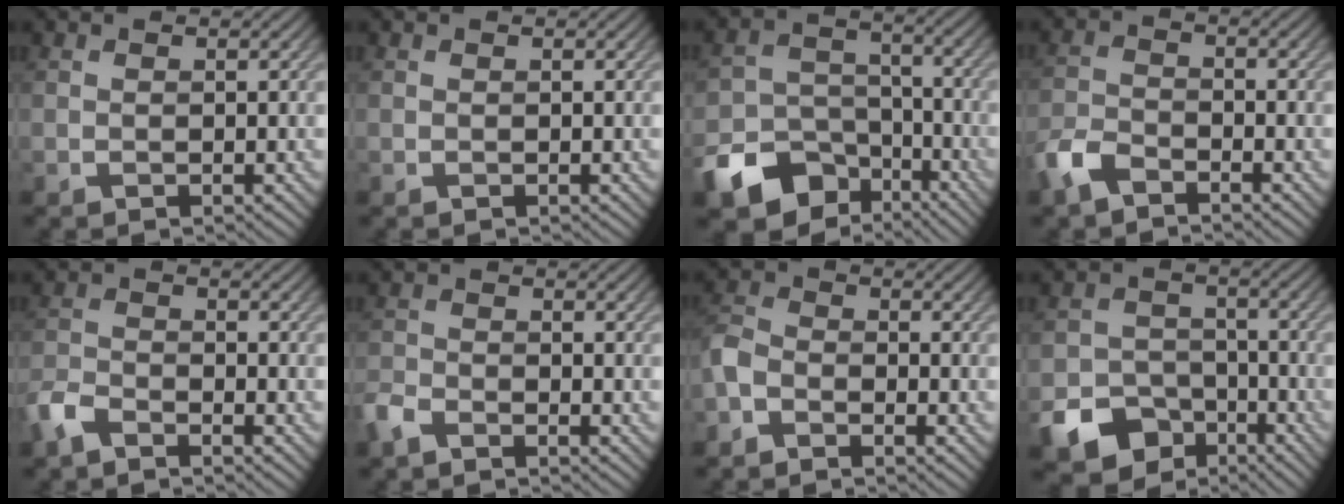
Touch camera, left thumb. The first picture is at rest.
{"total": 0.0}
{"total": 12.5, "force": [-7.8, 8.5, 4.9], "torque": [-0.128, -0.027, -0.128]}
{"total": 4.5, "force": [-3.5, 1.8, 2.2], "torque": [-0.051, -0.005, -0.084]}
{"total": 3.8, "force": [-3.1, 1.3, 1.9], "torque": [-0.046, -0.007, -0.077]}
{"total": 3.0, "force": [-2.5, 1.0, 1.4], "torque": [-0.035, -0.007, -0.063]}
{"total": 3.7, "force": [-2.5, 2.1, 1.8], "torque": [-0.044, 0.001, -0.069]}
{"total": 10.9, "force": [-6.6, 7.7, 3.8], "torque": [-0.084, -0.030, -0.119]}